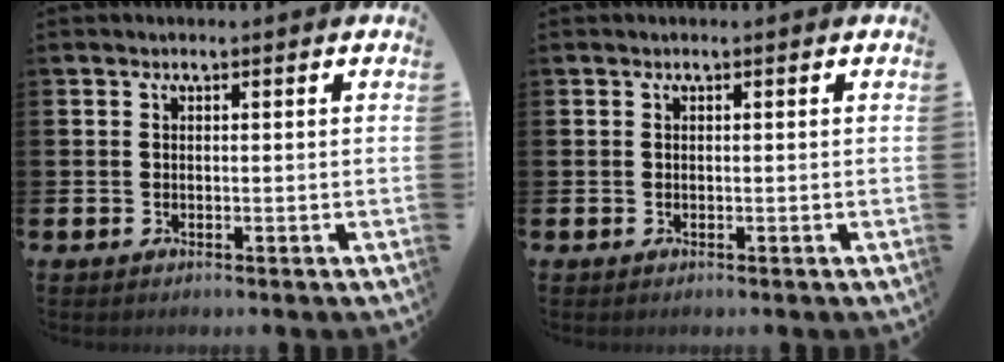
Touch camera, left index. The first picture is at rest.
{"total": 0.0}